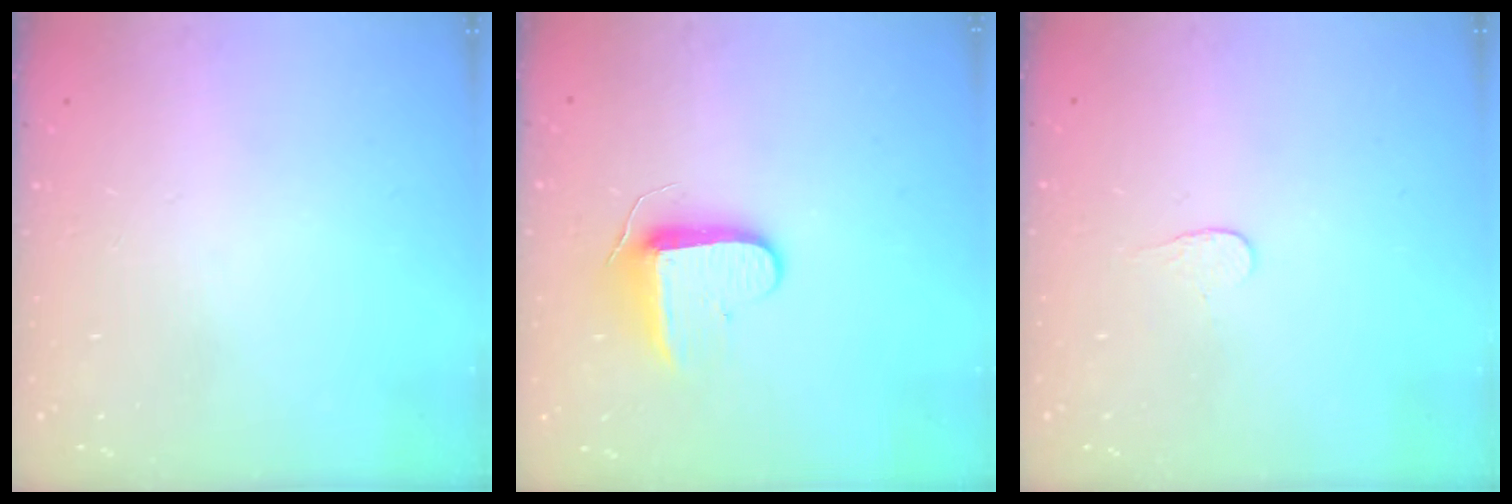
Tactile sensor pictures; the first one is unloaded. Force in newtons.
{"total": 9.0, "press": 9.0, "slide": 0.7}
{"total": 3.4, "press": 3.4, "slide": 0.4}